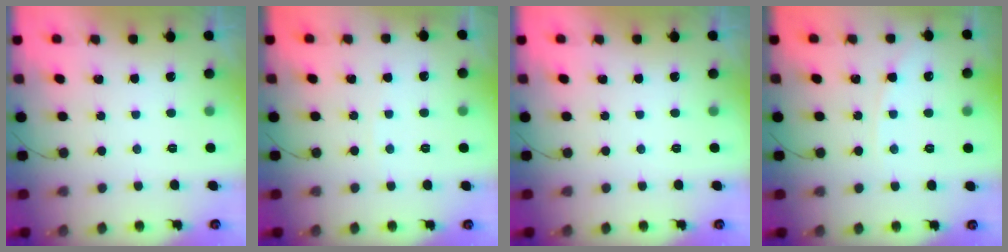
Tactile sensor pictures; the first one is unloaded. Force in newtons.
{"total": 2.4, "press": 2.3, "slide": 0.3}
{"total": 0.0}
{"total": 4.2, "press": 4.2, "slide": 0.4}